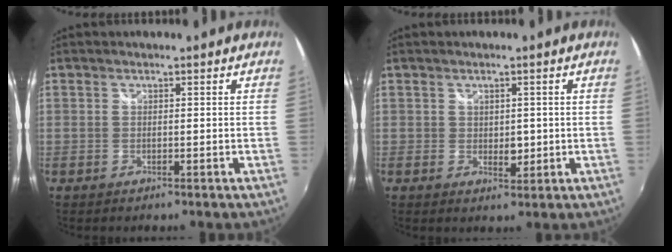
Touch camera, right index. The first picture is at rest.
{"total": 2.4, "force": [0.0, 1.8, 1.6], "torque": [-0.022, -0.003, 0.002]}